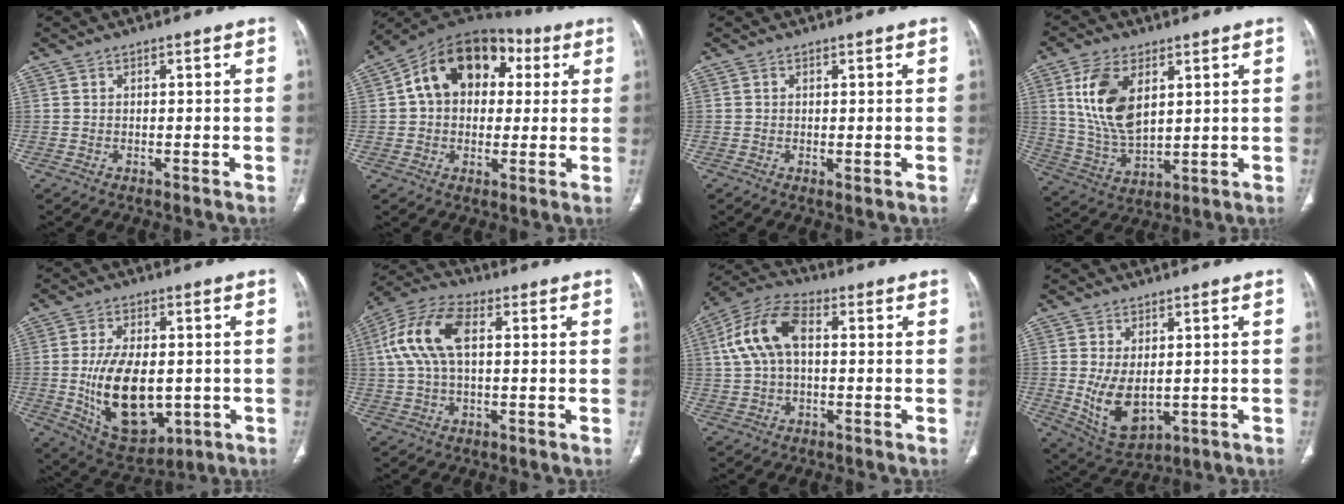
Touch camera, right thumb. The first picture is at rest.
{"total": 17.9, "force": [4.4, 12.6, 12.0], "torque": [-0.162, 0.029, 0.063]}
{"total": 0.8, "force": [0.0, 0.3, 0.8], "torque": [-0.020, -0.006, 0.001]}
{"total": 14.0, "force": [4.6, 7.6, 10.8], "torque": [-0.209, -0.019, 0.099]}
{"total": 17.0, "force": [-1.8, 9.7, 13.9], "torque": [-0.220, -0.010, -0.004]}
{"total": 12.5, "force": [2.3, 6.6, 10.3], "torque": [-0.225, 0.028, 0.040]}
{"total": 11.6, "force": [1.7, 6.7, 9.4], "torque": [-0.193, 0.033, 0.026]}
{"total": 9.2, "force": [-0.4, 5.4, 7.4], "torque": [-0.124, -0.014, 0.017]}